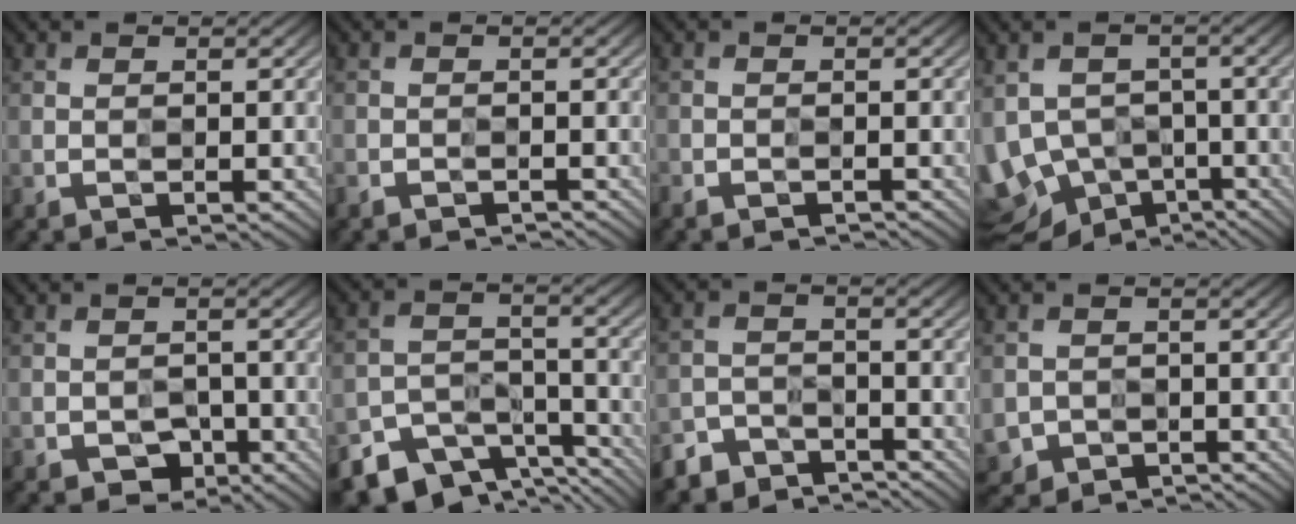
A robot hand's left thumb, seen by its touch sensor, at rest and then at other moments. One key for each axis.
{"total": 1.5, "fx": -1.4, "fy": 0.0, "fz": -0.6, "tx": 0.009, "ty": -0.003, "tz": -0.029}
{"total": 1.5, "fx": -1.4, "fy": -0.2, "fz": -0.3, "tx": 0.002, "ty": -0.001, "tz": -0.029}
{"total": 7.9, "fx": -2.4, "fy": 6.4, "fz": 3.9, "tx": -0.089, "ty": -0.011, "tz": -0.036}
{"total": 1.8, "fx": -1.3, "fy": 1.1, "fz": -0.3, "tx": 0.011, "ty": -0.001, "tz": -0.023}
{"total": 8.0, "fx": -6.9, "fy": 3.6, "fz": 1.8, "tx": -0.030, "ty": -0.014, "tz": -0.119}
{"total": 4.0, "fx": -3.8, "fy": 0.9, "fz": -0.8, "tx": 0.019, "ty": 0.002, "tz": -0.082}
{"total": 2.1, "fx": -1.1, "fy": 1.6, "fz": -0.8, "tx": 0.007, "ty": -0.009, "tz": -0.022}